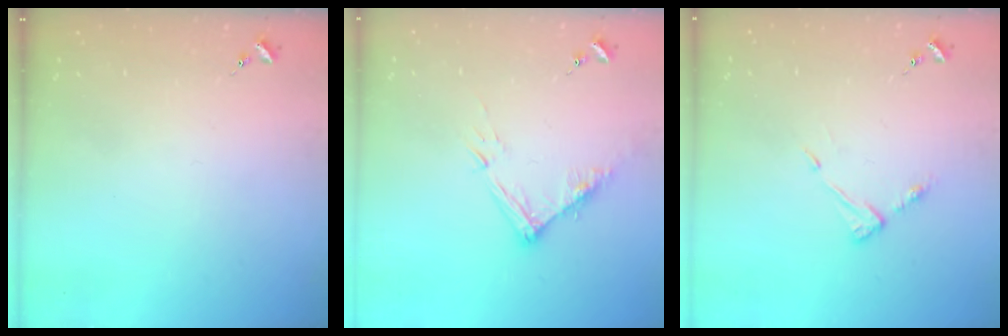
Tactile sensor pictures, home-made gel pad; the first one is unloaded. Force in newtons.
{"total": 10.5, "press": 10.5, "slide": 0.8}
{"total": 5.6, "press": 5.6, "slide": 0.3}